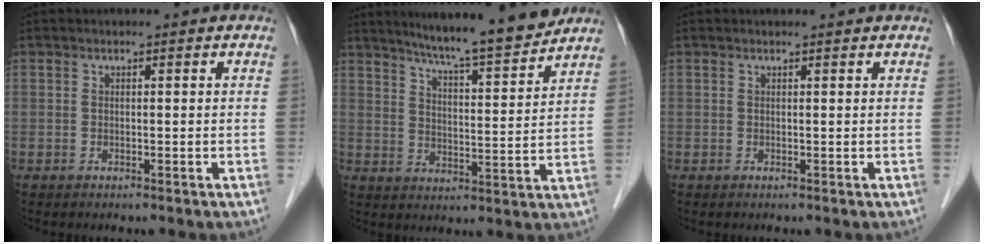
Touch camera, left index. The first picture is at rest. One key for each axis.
{"total": 12.6, "fx": 11.4, "fy": -0.5, "fz": 5.5, "tx": -0.087, "ty": -0.005, "tz": 0.166}
{"total": 1.0, "fx": 1.0, "fy": 0.0, "fz": 0.1, "tx": -0.010, "ty": 0.004, "tz": 0.012}